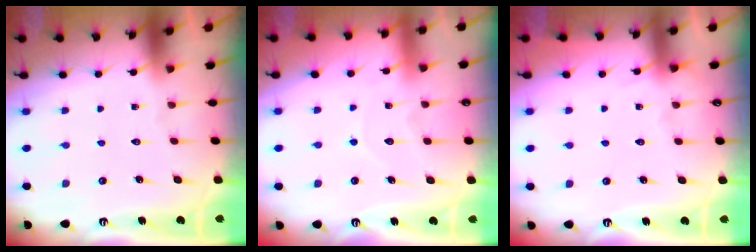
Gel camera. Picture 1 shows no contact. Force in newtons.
{"total": 5.9, "press": 5.8, "slide": 0.7}
{"total": 3.8, "press": 3.7, "slide": 0.6}